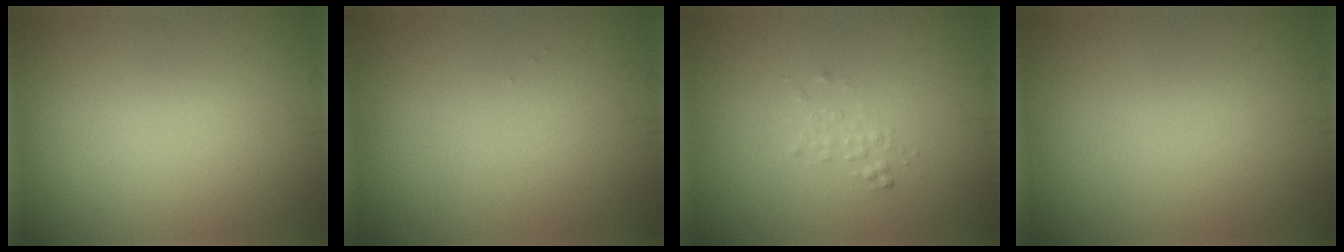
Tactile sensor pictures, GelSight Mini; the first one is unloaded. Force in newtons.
{"total": 0.0}
{"total": 0.9, "press": 0.9, "slide": 0.1}
{"total": 0.0}